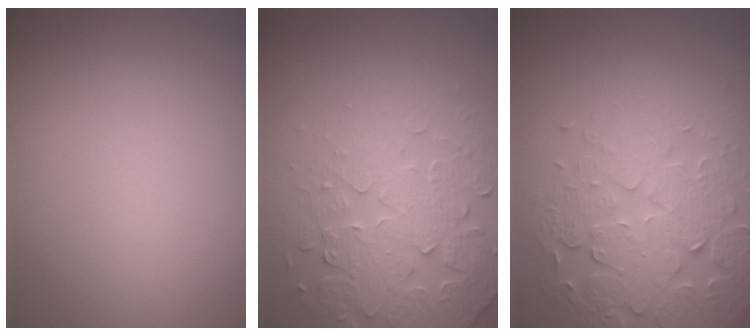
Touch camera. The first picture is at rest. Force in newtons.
{"total": 4.5, "press": 4.4, "slide": 0.9}
{"total": 5.9, "press": 4.8, "slide": 3.4}